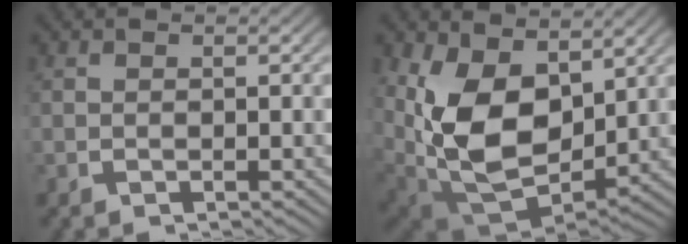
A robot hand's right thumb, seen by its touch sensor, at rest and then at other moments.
{"total": 12.7, "force": [0.0, 8.4, 9.5], "torque": [-0.235, -0.062, 0.030]}